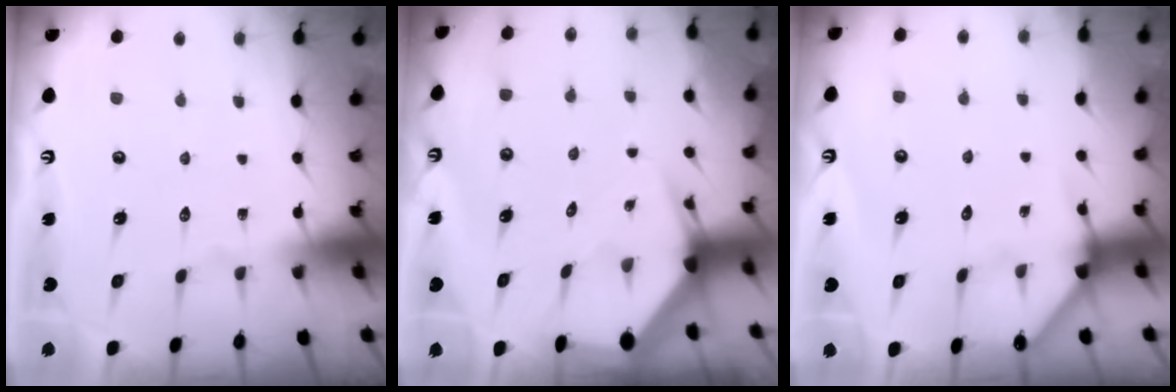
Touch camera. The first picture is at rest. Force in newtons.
{"total": 3.5, "press": 3.5, "slide": 0.4}
{"total": 4.3, "press": 4.2, "slide": 0.4}